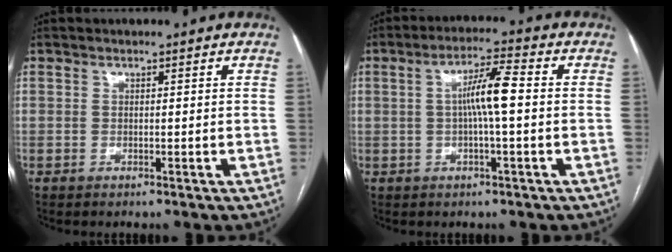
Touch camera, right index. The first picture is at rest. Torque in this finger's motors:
{"motor_torque": [0.66, -0.03, 0.58, 0.14]}